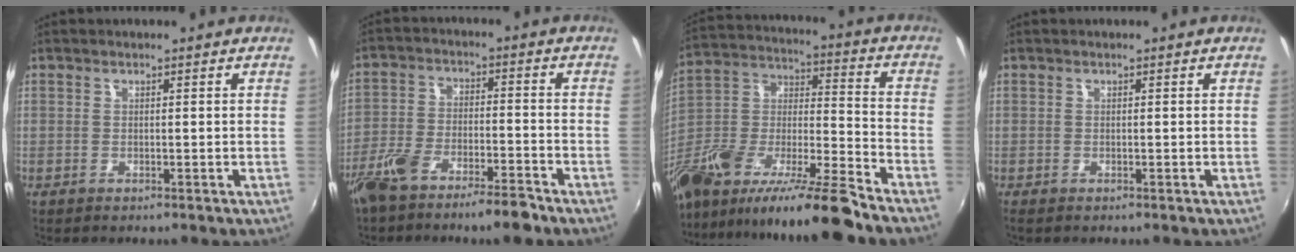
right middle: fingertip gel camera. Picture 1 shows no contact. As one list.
[{"total": 9.8, "force": [-7.6, 2.1, 5.9], "torque": [-0.129, -0.004, -0.136]}, {"total": 23.9, "force": [-17.2, 3.0, 16.3], "torque": [-0.284, -0.025, -0.308]}, {"total": 0.0}]